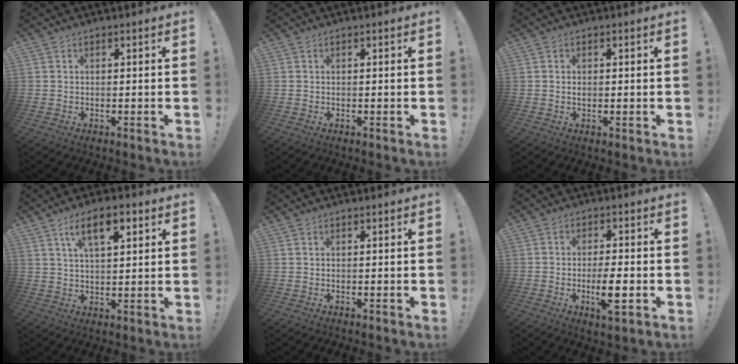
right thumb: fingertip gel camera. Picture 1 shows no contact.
{"total": 0.0}
{"total": 0.7, "force": [-0.2, 0.5, 0.3], "torque": [-0.007, 0.003, -0.005]}
{"total": 9.6, "force": [4.6, 3.6, 7.6], "torque": [-0.116, -0.007, 0.077]}
{"total": 0.0}
{"total": 6.9, "force": [-2.8, 3.4, 5.2], "torque": [-0.087, 0.014, -0.046]}